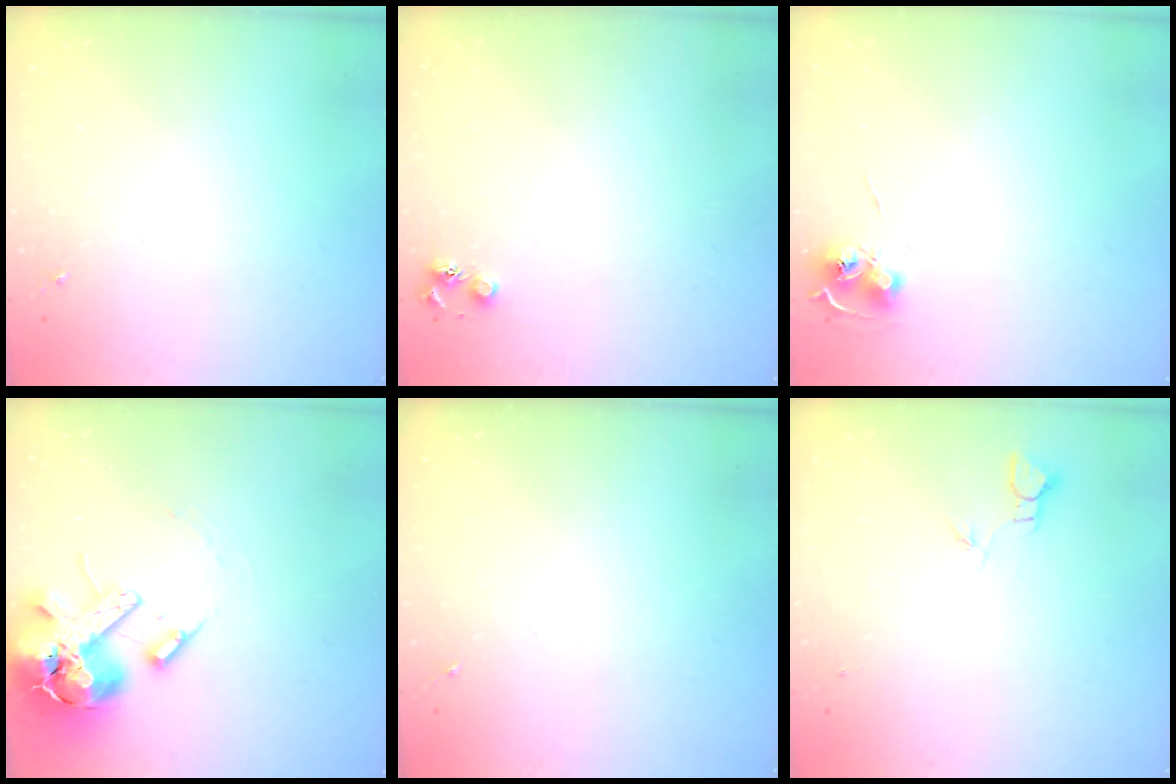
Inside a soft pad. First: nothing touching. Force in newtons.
{"total": 4.5, "press": 4.5, "slide": 0.6}
{"total": 6.8, "press": 6.8, "slide": 0.7}
{"total": 16.2, "press": 16.0, "slide": 2.7}
{"total": 0.0}
{"total": 2.4, "press": 2.4, "slide": 0.2}